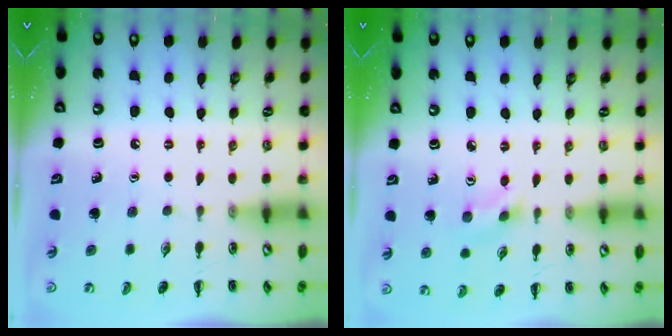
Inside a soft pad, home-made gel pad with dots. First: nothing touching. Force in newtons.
{"total": 1.6, "press": 1.5, "slide": 0.5}